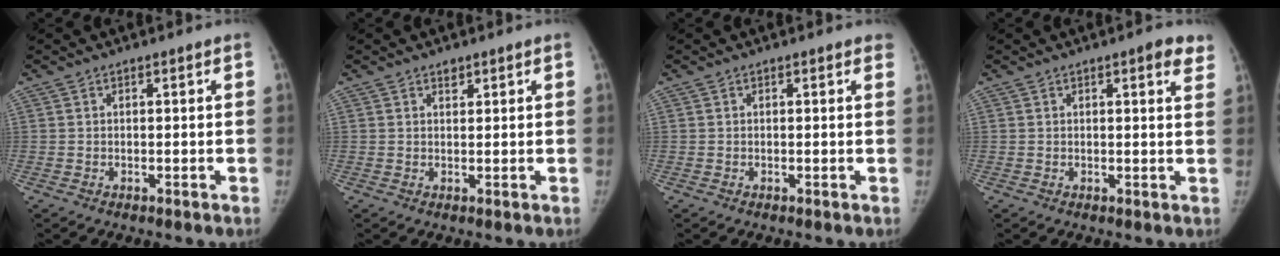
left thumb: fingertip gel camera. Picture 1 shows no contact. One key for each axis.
{"total": 1.2, "fx": 0.9, "fy": 0.7, "fz": 0.4, "tx": 0.001, "ty": -0.006, "tz": 0.012}
{"total": 1.3, "fx": 1.0, "fy": 0.5, "fz": 0.6, "tx": 0.002, "ty": 0.000, "tz": 0.006}
{"total": 4.0, "fx": 2.4, "fy": 1.1, "fz": 3.0, "tx": -0.023, "ty": -0.008, "tz": 0.023}